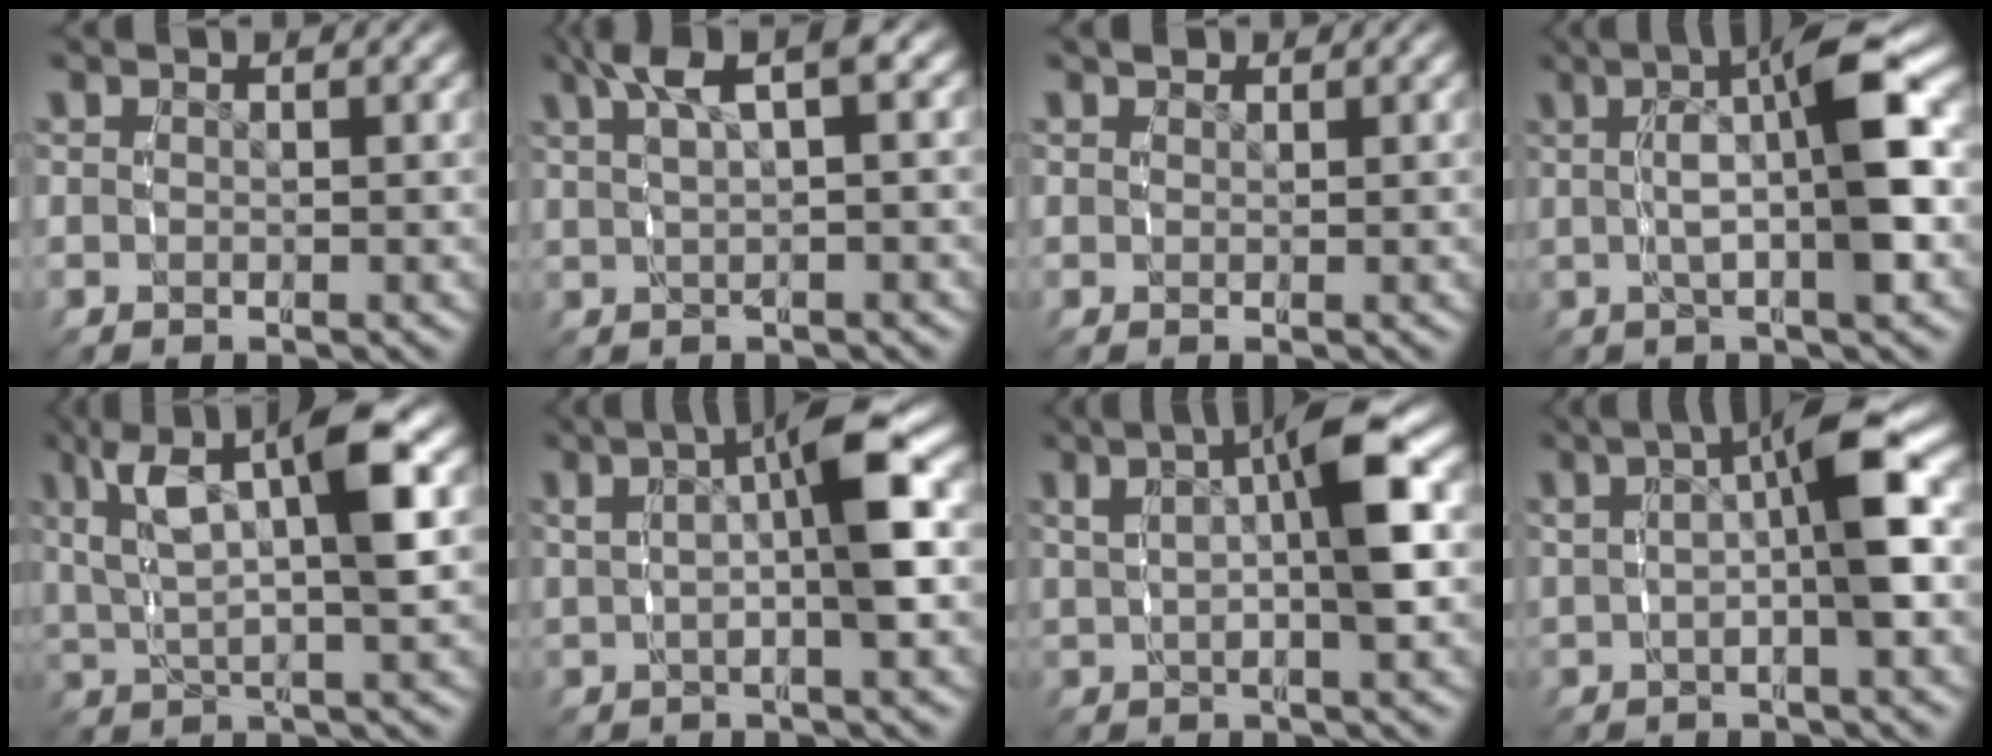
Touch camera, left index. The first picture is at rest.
{"total": 4.7, "force": [2.6, 0.8, 3.8], "torque": [-0.052, 0.023, 0.042]}
{"total": 0.7, "force": [0.6, 0.3, 0.0], "torque": [0.005, 0.000, 0.010]}
{"total": 7.4, "force": [1.1, 1.3, 7.2], "torque": [-0.110, 0.024, 0.013]}
{"total": 9.0, "force": [3.1, 3.4, 7.8], "torque": [-0.139, 0.015, 0.049]}
{"total": 7.0, "force": [2.2, 1.6, 6.4], "torque": [-0.088, 0.027, 0.030]}
{"total": 7.5, "force": [2.6, 2.2, 6.6], "torque": [-0.088, 0.031, 0.035]}
{"total": 6.5, "force": [1.6, 1.2, 6.1], "torque": [-0.089, 0.022, 0.023]}